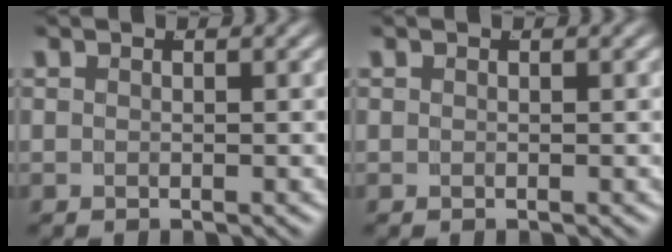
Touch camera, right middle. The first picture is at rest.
{"total": 0.0}